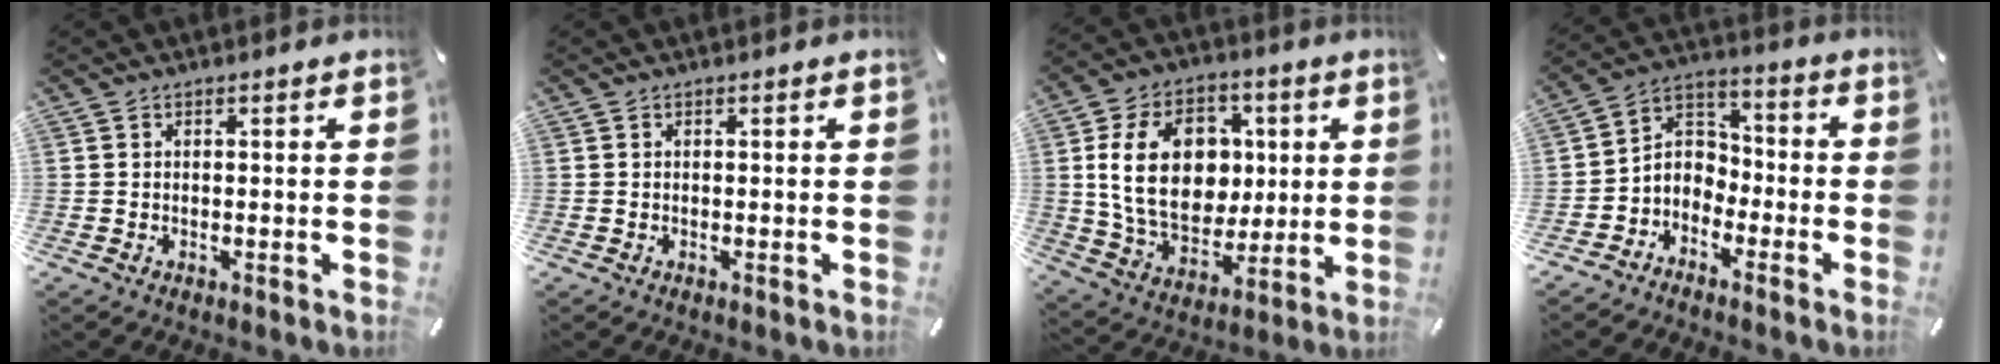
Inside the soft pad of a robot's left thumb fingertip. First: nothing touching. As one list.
[{"total": 0.0}, {"total": 19.2, "force": [2.7, 14.4, 12.4], "torque": [-0.228, 0.005, 0.051]}, {"total": 5.8, "force": [-3.4, 4.6, 0.6], "torque": [-0.023, 0.019, -0.070]}]